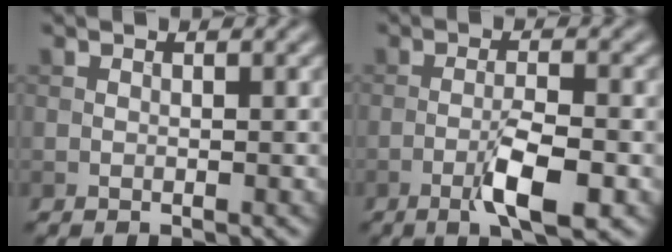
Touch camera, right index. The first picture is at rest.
{"total": 4.9, "force": [-2.2, 1.0, 4.3], "torque": [-0.076, 0.000, -0.039]}